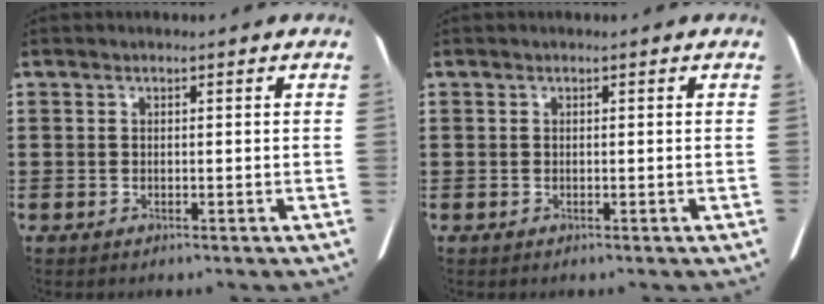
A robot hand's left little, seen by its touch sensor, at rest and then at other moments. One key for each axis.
{"total": 0.0}